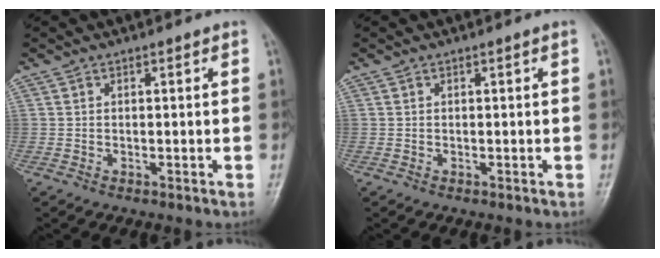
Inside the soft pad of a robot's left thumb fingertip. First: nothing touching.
{"total": 0.0}